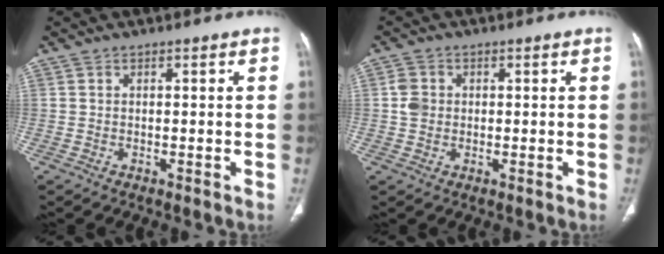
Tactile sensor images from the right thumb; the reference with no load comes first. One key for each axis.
{"total": 3.2, "fx": 0.2, "fy": 2.7, "fz": 1.7, "tx": -0.027, "ty": 0.006, "tz": 0.000}